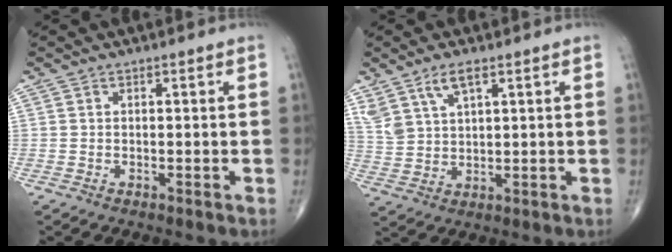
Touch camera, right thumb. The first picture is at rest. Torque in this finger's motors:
{"motor_torque": [0.04, 0.06, 0.51, 0.51, 0.14]}